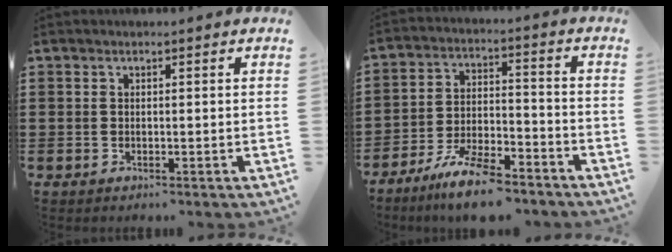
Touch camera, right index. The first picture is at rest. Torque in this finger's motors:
{"motor_torque": [0.45, 0.63, 0.76, 0.16]}